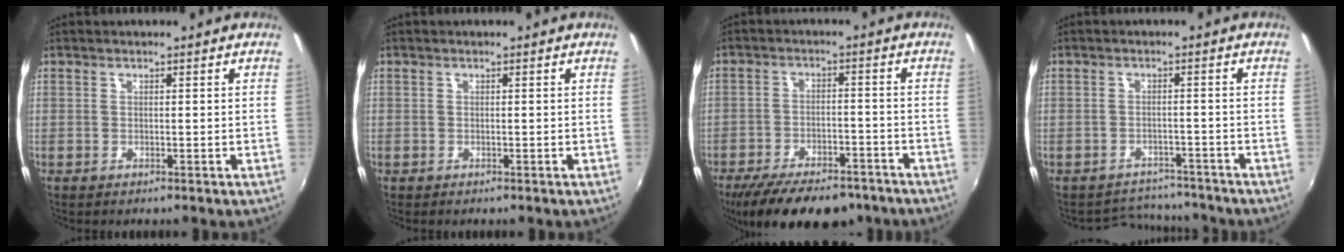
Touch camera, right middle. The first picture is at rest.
{"total": 0.9, "force": [-0.5, 0.8, -0.1], "torque": [-0.001, 0.003, -0.005]}
{"total": 17.2, "force": [-13.1, 6.7, 8.9], "torque": [-0.179, -0.021, -0.191]}
{"total": 6.5, "force": [-6.0, 2.4, -0.1], "torque": [-0.007, 0.021, -0.083]}